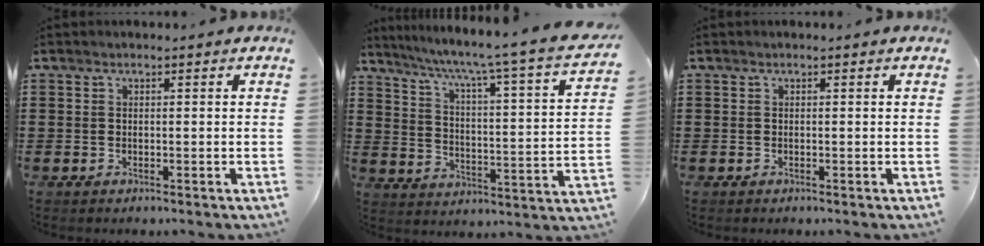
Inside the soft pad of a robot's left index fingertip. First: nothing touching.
{"total": 5.4, "force": [4.1, -0.9, 3.4], "torque": [-0.084, -0.048, 0.054]}
{"total": 0.0}